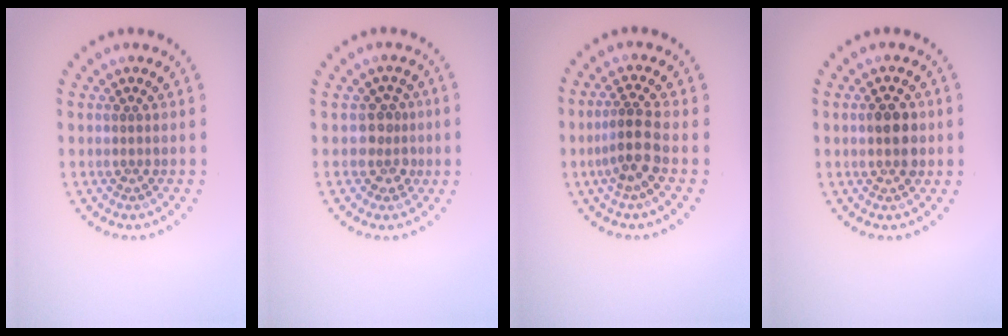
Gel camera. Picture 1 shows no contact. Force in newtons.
{"total": 2.3, "press": 1.9, "slide": 1.3}
{"total": 2.9, "press": 2.3, "slide": 1.8}
{"total": 3.0, "press": 3.0, "slide": 0.2}